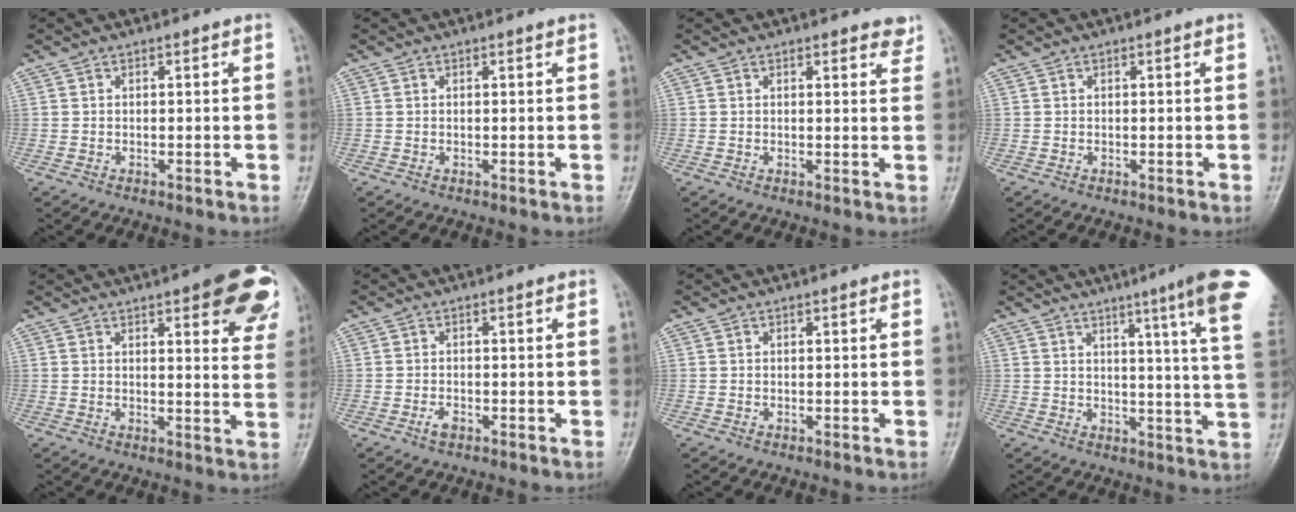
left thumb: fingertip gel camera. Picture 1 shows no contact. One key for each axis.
{"total": 0.0}
{"total": 3.2, "fx": 2.5, "fy": 1.2, "fz": 1.5, "tx": 0.004, "ty": -0.010, "tz": 0.023}
{"total": 0.0}
{"total": 15.3, "fx": 8.2, "fy": 4.7, "fz": 12.0, "tx": -0.113, "ty": -0.029, "tz": 0.090}
{"total": 1.6, "fx": -0.9, "fy": 0.8, "fz": 1.0, "tx": -0.021, "ty": 0.003, "tz": -0.017}
{"total": 0.0}
{"total": 15.6, "fx": 9.1, "fy": -0.3, "fz": 12.7, "tx": -0.155, "ty": -0.047, "tz": 0.094}